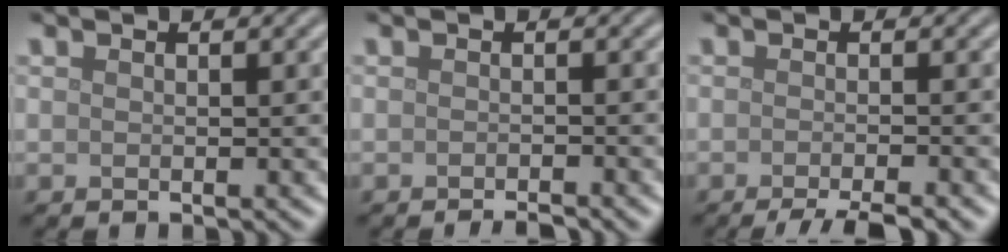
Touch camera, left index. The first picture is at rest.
{"total": 1.4, "force": [-1.1, 0.2, 0.7], "torque": [-0.005, -0.002, -0.018]}
{"total": 4.3, "force": [-3.0, 0.7, 2.9], "torque": [-0.034, 0.000, -0.054]}